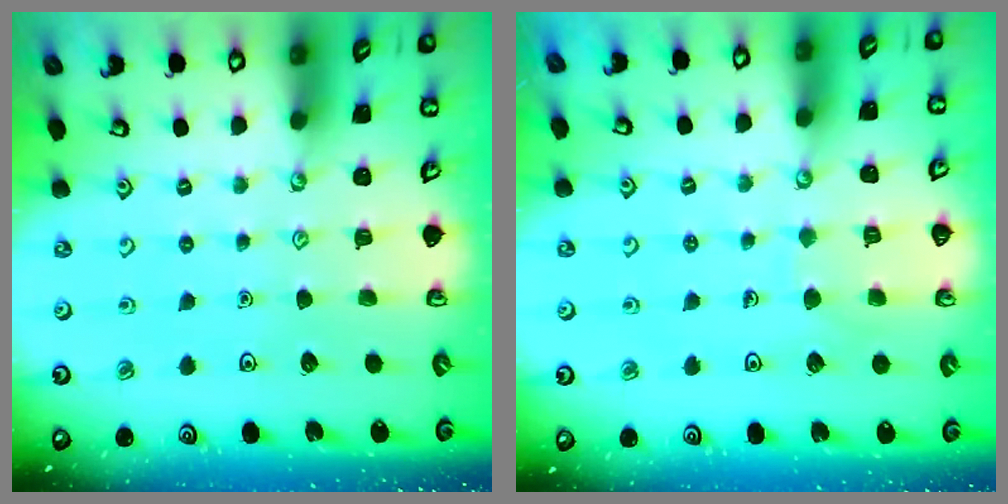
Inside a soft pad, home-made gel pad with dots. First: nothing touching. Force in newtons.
{"total": 5.1, "press": 5.1, "slide": 0.3}